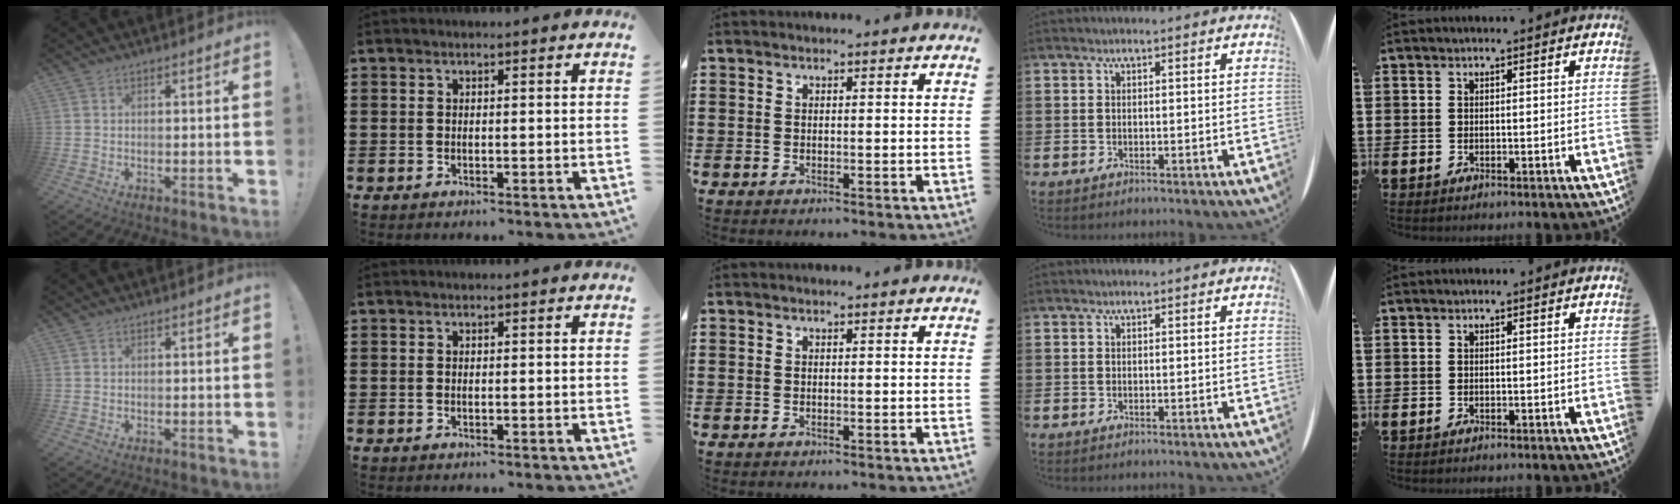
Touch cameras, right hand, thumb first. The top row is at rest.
{}